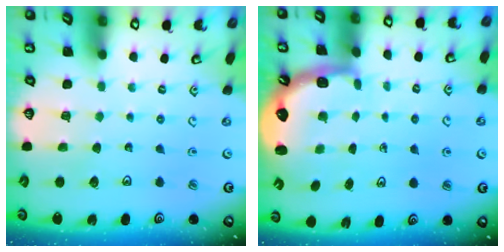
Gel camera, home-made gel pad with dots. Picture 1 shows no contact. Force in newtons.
{"total": 2.6, "press": 2.4, "slide": 1.1}